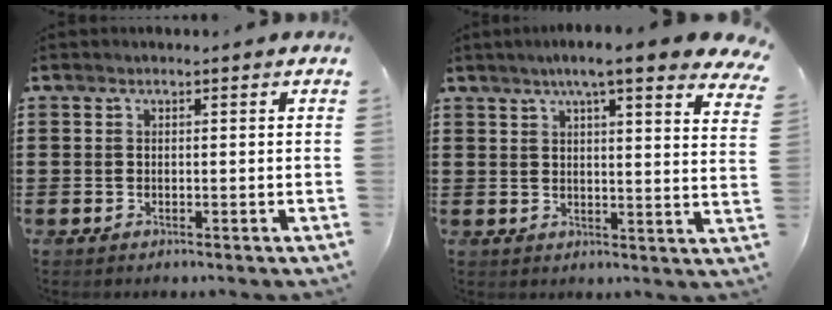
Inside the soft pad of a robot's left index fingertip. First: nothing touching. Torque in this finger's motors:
{"motor_torque": [1.30, -0.84, 0.74, 0.21]}